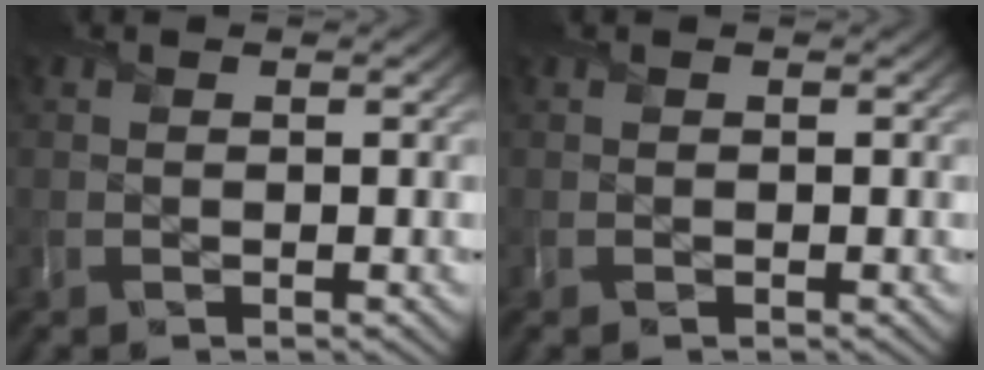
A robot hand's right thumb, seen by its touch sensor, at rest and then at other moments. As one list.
[{"total": 0.0}]